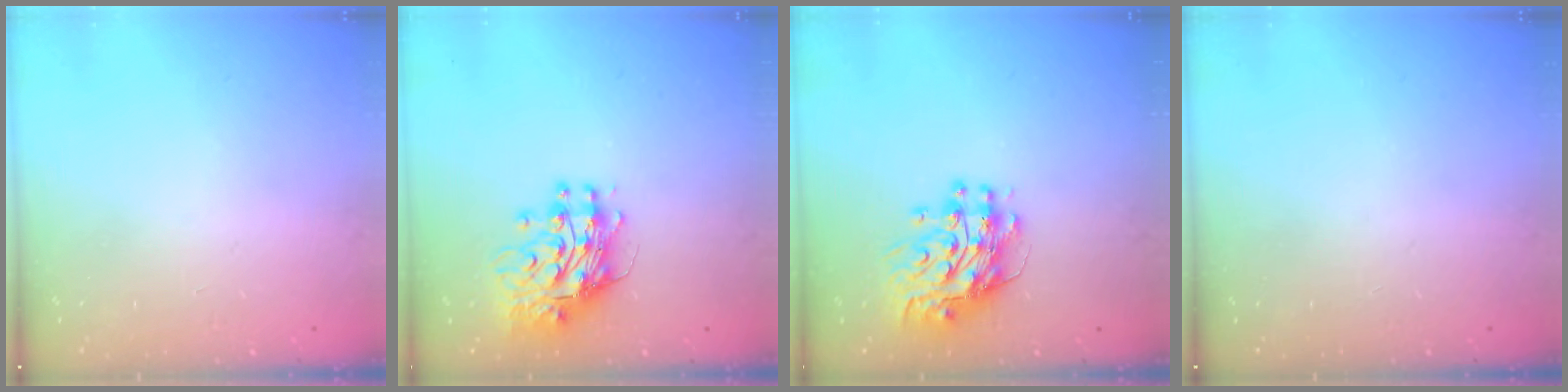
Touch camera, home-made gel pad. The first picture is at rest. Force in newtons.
{"total": 12.0, "press": 11.9, "slide": 1.1}
{"total": 12.5, "press": 12.5, "slide": 1.1}
{"total": 0.0}